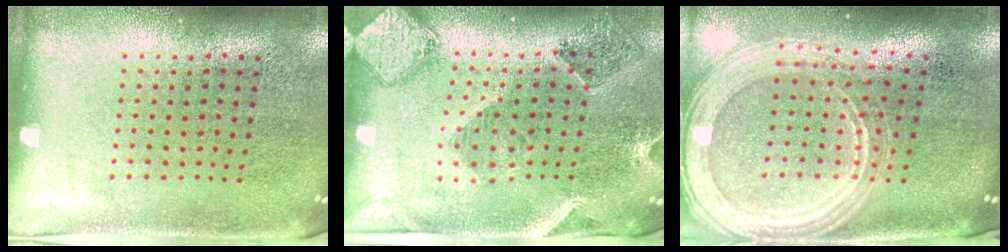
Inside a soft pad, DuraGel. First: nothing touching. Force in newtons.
{"total": 1.6, "press": 1.5, "slide": 0.3}
{"total": 2.3, "press": 2.1, "slide": 1.1}